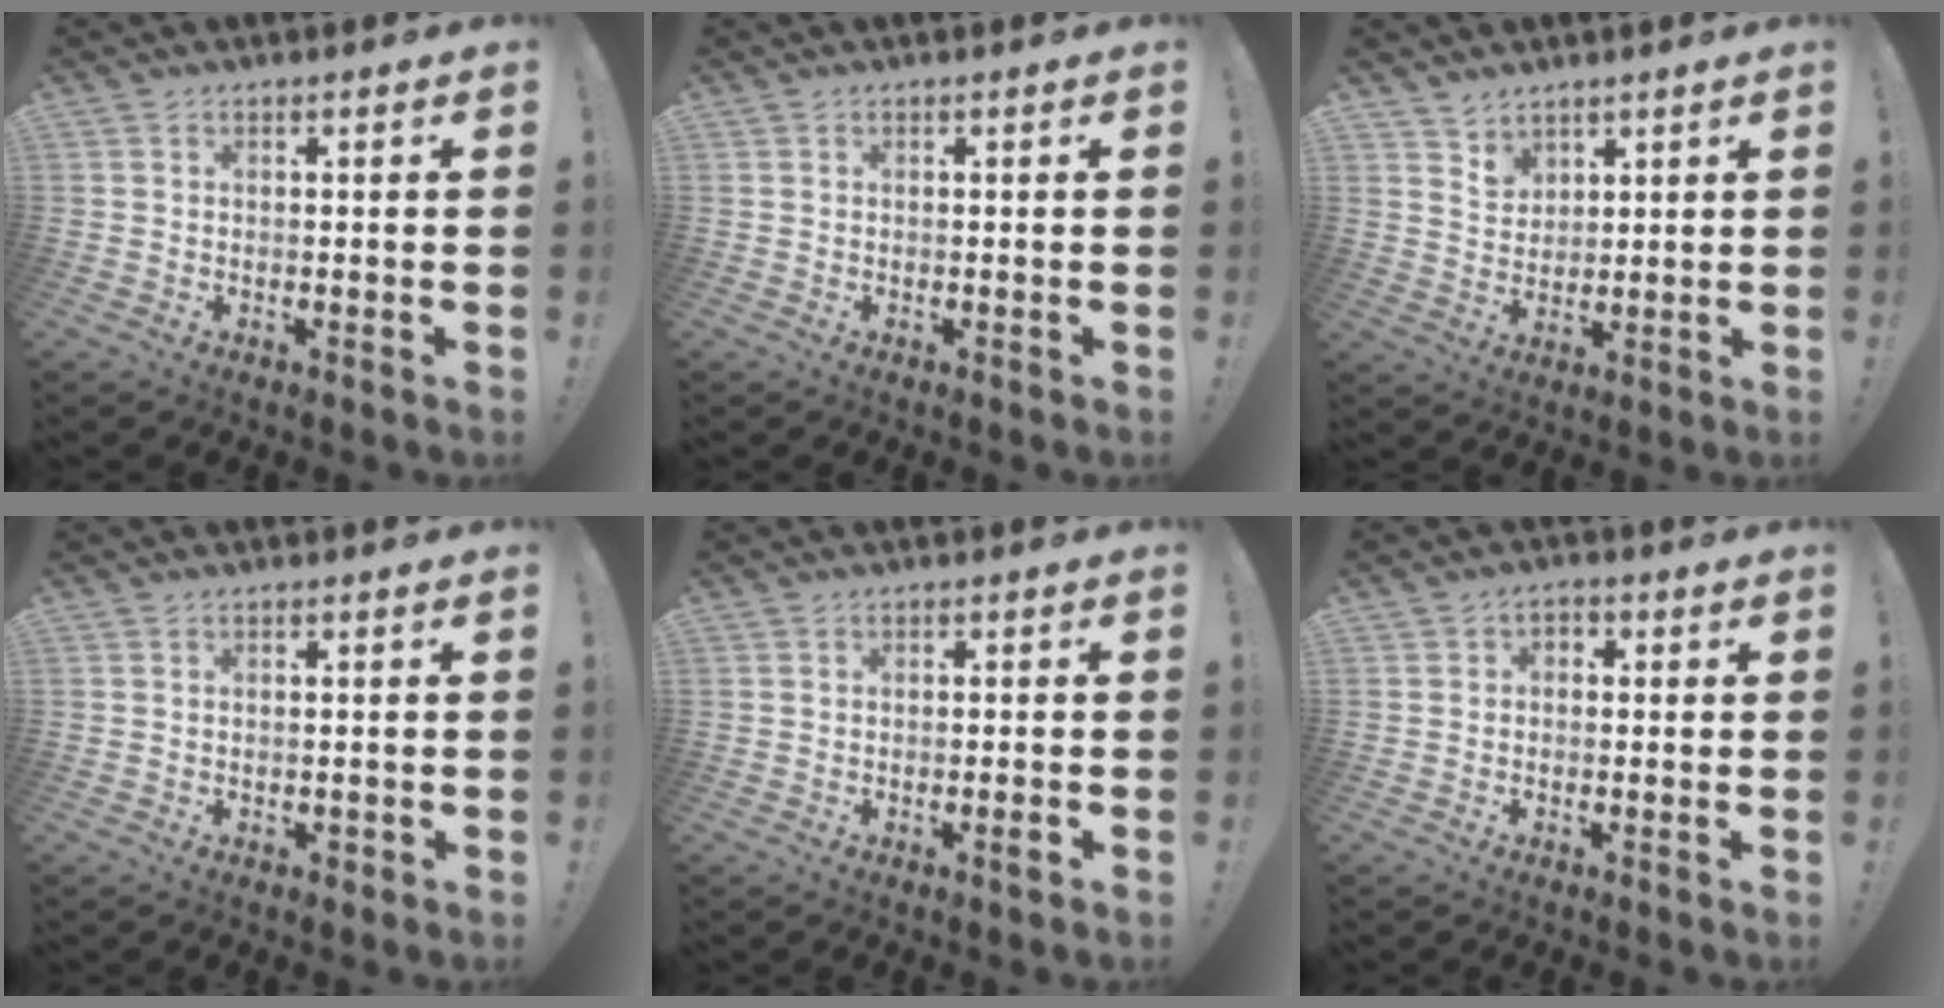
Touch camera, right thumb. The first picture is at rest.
{"total": 0.0}
{"total": 4.6, "force": [3.8, 2.6, 0.3], "torque": [-0.003, -0.033, 0.071]}
{"total": 0.7, "force": [-0.4, 0.5, 0.3], "torque": [-0.011, 0.004, -0.005]}
{"total": 1.7, "force": [-1.0, 0.0, 1.4], "torque": [-0.028, 0.002, -0.015]}
{"total": 2.1, "force": [-1.1, 1.4, 1.1], "torque": [-0.016, 0.008, -0.021]}